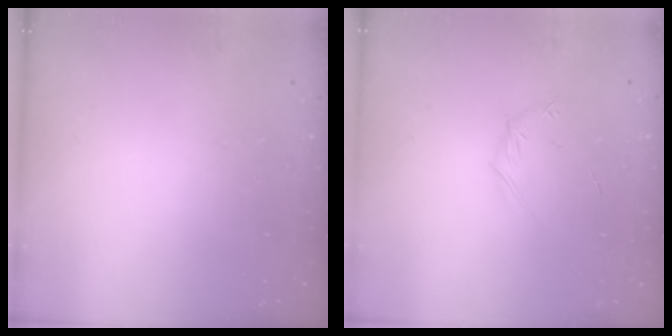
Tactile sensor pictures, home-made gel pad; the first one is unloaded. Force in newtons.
{"total": 4.1, "press": 3.9, "slide": 1.2}